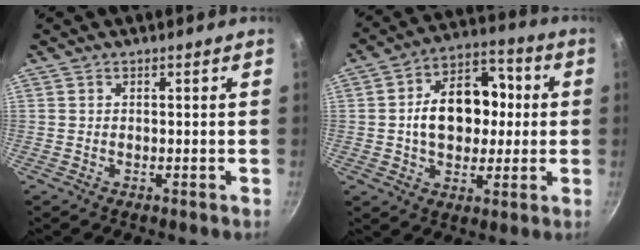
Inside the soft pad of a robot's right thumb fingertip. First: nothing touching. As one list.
[{"total": 15.7, "force": [0.7, 10.7, 11.4], "torque": [-0.142, 0.031, 0.007]}]